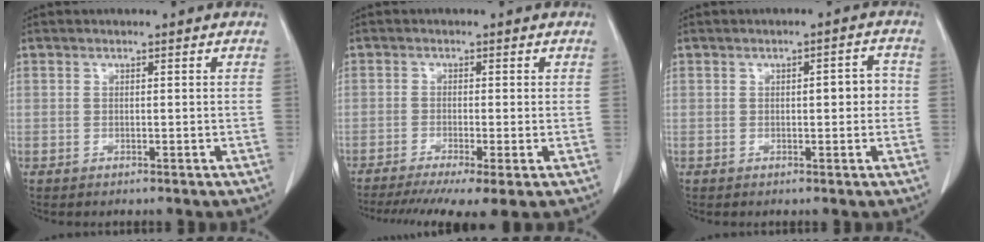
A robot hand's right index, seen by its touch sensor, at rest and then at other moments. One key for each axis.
{"total": 8.4, "fx": -5.7, "fy": 0.9, "fz": 6.2, "tx": -0.098, "ty": -0.014, "tz": -0.092}
{"total": 3.3, "fx": 0.1, "fy": 1.2, "fz": 3.1, "tx": -0.040, "ty": 0.013, "tz": 0.001}